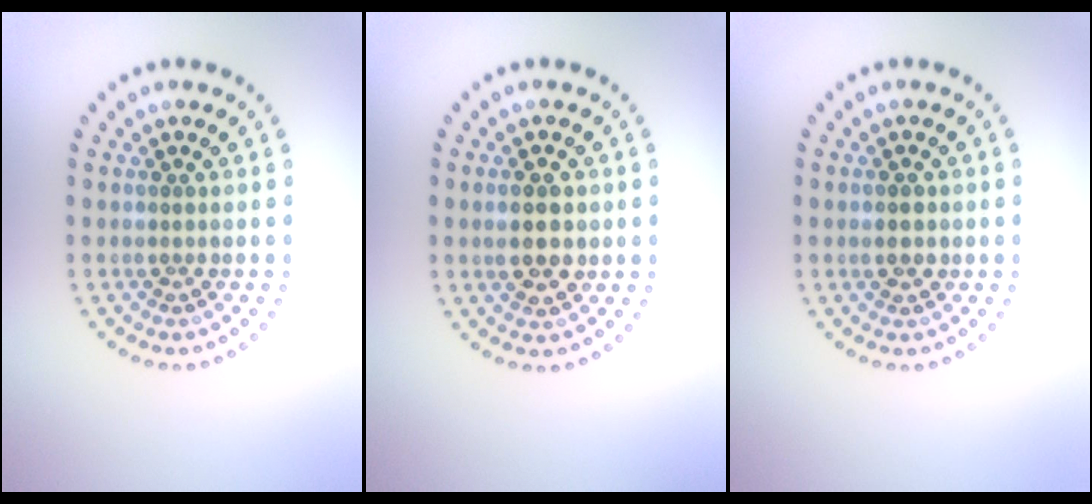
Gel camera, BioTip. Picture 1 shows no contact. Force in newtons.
{"total": 3.0, "press": 3.0, "slide": 0.2}
{"total": 2.1, "press": 2.1, "slide": 0.2}